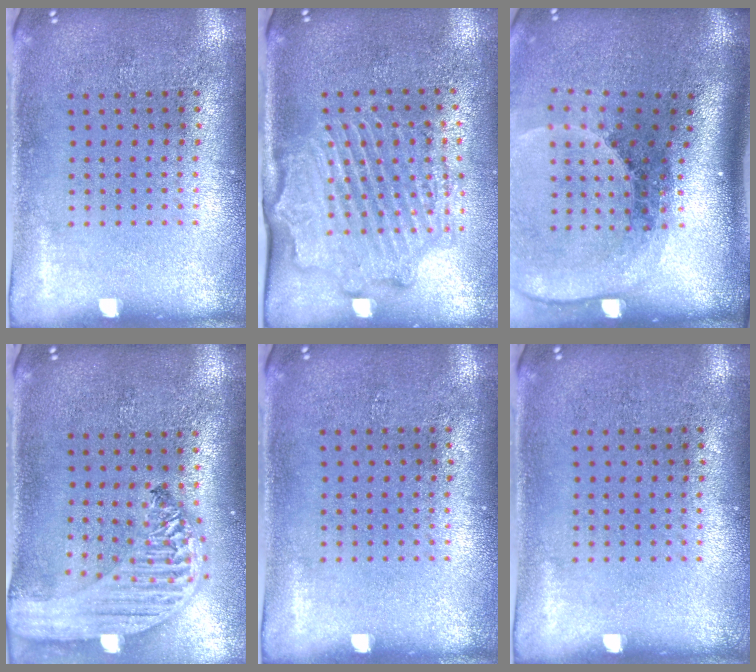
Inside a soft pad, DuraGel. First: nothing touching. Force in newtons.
{"total": 2.2, "press": 2.2, "slide": 0.2}
{"total": 2.8, "press": 1.9, "slide": 2.0}
{"total": 3.2, "press": 2.5, "slide": 2.0}
{"total": 0.0}
{"total": 0.0}